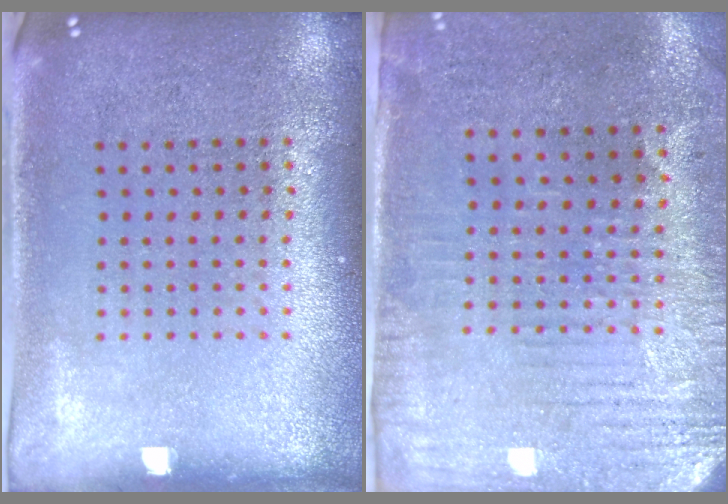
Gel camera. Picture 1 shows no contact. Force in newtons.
{"total": 3.1, "press": 2.6, "slide": 1.7}